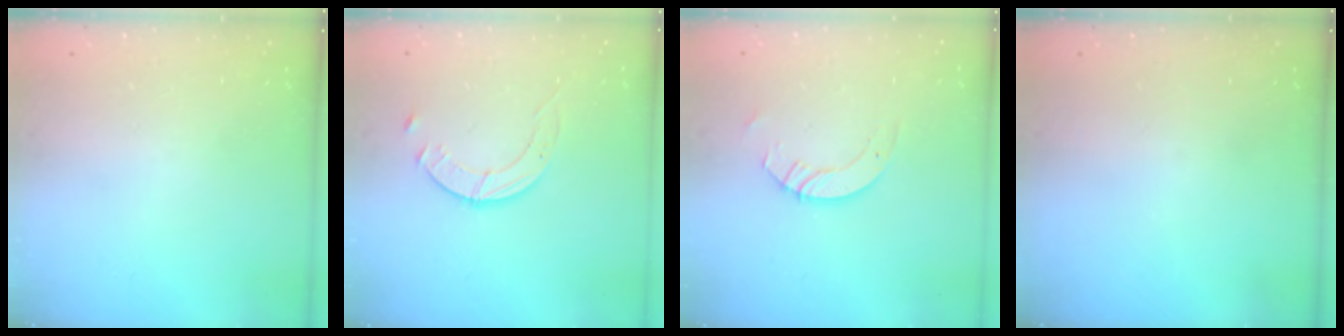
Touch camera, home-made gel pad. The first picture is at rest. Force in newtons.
{"total": 3.9, "press": 3.9, "slide": 0.4}
{"total": 3.5, "press": 3.5, "slide": 0.3}
{"total": 0.0}